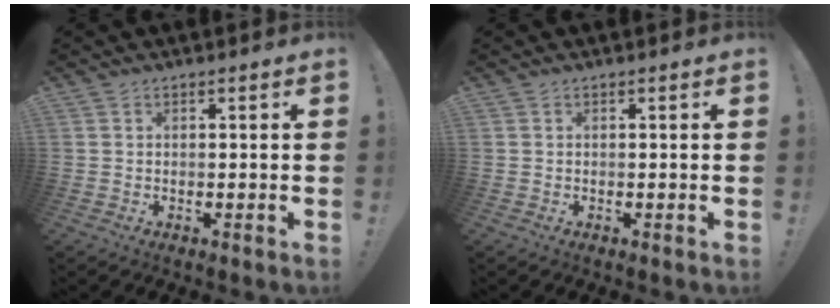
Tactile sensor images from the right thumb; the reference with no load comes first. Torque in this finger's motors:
{"motor_torque": [-0.01, -0.01, 0.03, 0.03, 0.00]}